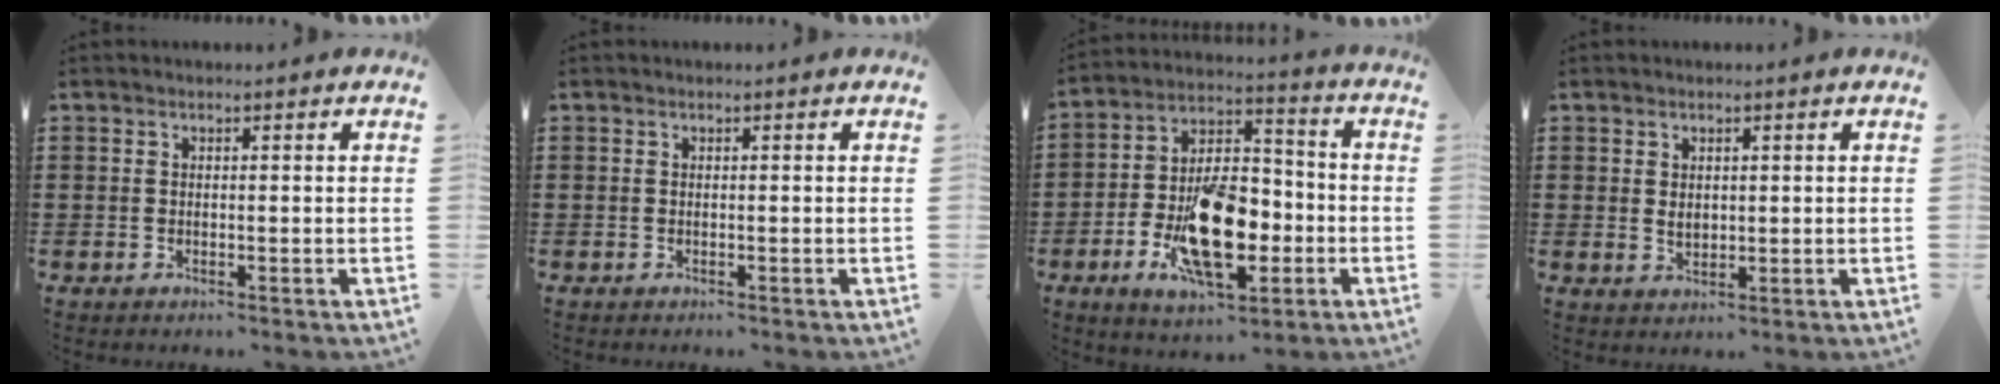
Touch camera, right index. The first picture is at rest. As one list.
[{"total": 0.0}, {"total": 14.6, "force": [-4.7, 7.0, 11.9], "torque": [-0.215, -0.001, -0.081]}, {"total": 1.7, "force": [0.4, 1.1, 1.2], "torque": [-0.025, 0.005, 0.006]}]